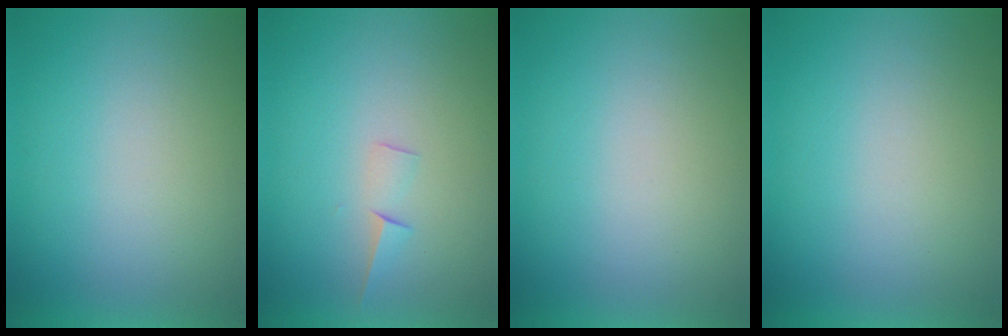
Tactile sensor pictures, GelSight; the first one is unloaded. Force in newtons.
{"total": 1.5}
{"total": 0.0}
{"total": 0.0}